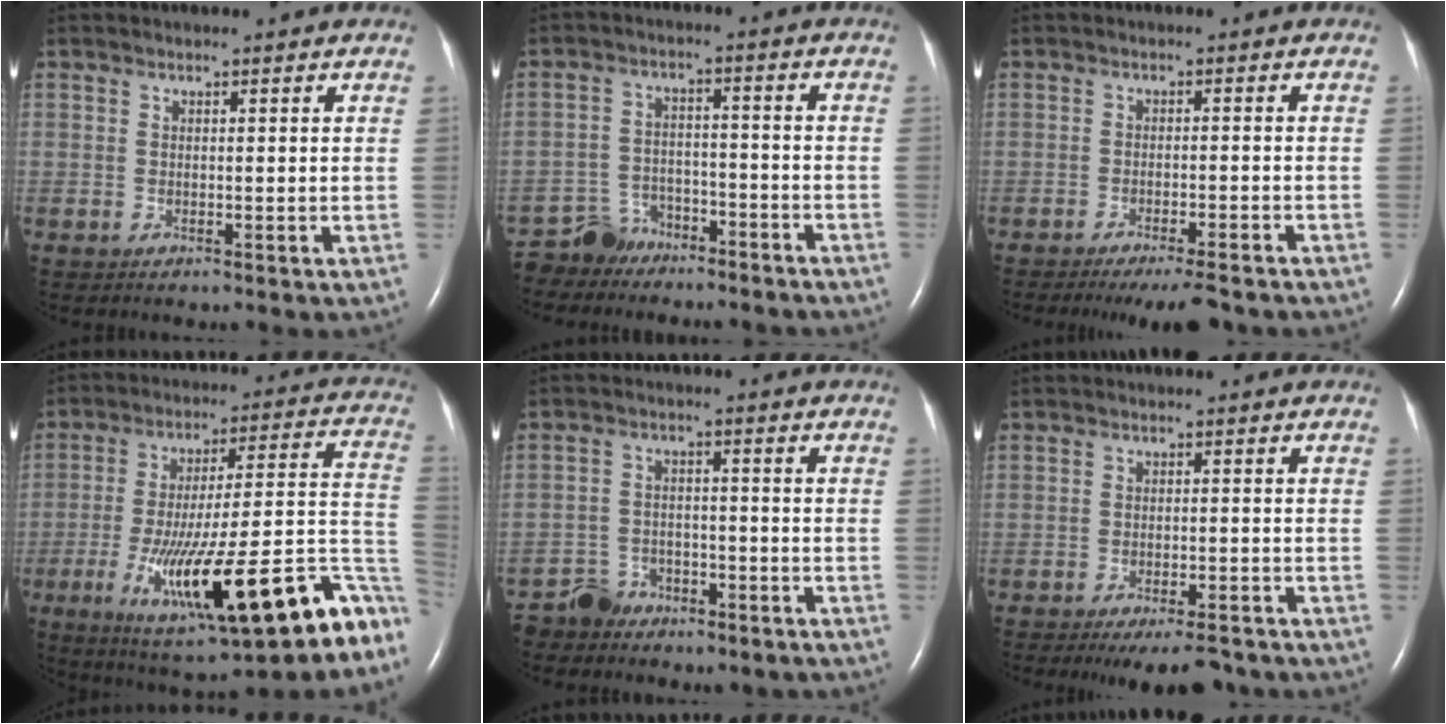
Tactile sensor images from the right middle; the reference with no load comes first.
{"total": 7.3, "force": [-6.5, 3.4, 0.0], "torque": [-0.005, 0.016, -0.107]}
{"total": 8.0, "force": [-6.9, 0.6, 3.9], "torque": [-0.041, -0.017, -0.098]}
{"total": 26.9, "force": [-12.8, 5.3, 23.0], "torque": [-0.271, 0.000, -0.191]}
{"total": 6.5, "force": [-5.3, 3.8, 0.2], "torque": [-0.005, 0.012, -0.084]}
{"total": 8.8, "force": [-7.8, 2.0, 3.8], "torque": [-0.040, -0.008, -0.101]}